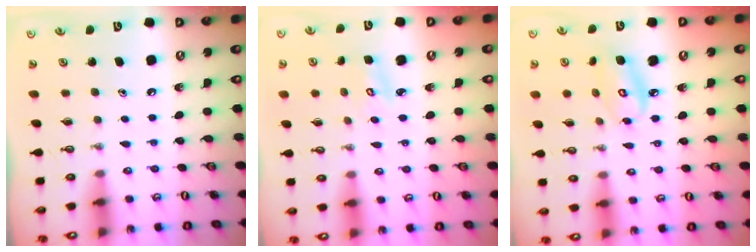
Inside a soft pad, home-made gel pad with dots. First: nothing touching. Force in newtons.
{"total": 2.9, "press": 2.9, "slide": 0.1}
{"total": 7.7, "press": 7.7, "slide": 0.5}